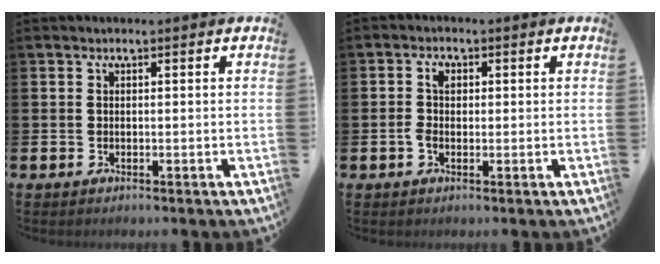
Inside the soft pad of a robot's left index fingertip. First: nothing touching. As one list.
[{"total": 2.3, "force": [0.1, 1.4, 1.8], "torque": [-0.028, 0.005, -0.002]}]